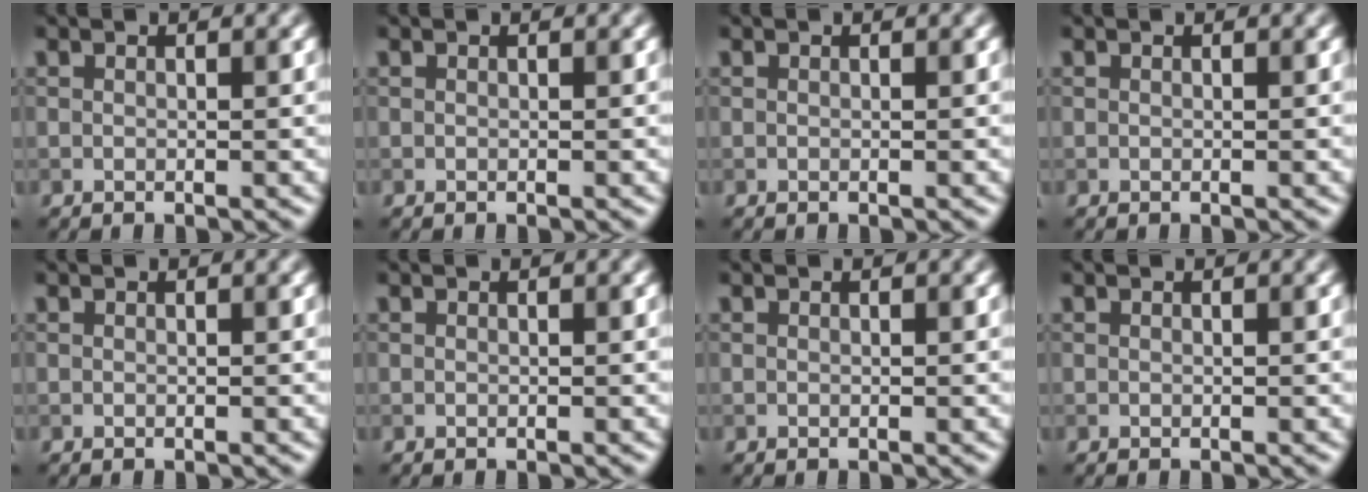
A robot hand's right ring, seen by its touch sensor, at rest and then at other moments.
{"total": 0.0}
{"total": 0.0}
{"total": 0.0}
{"total": 0.0}
{"total": 0.0}
{"total": 0.0}
{"total": 0.0}